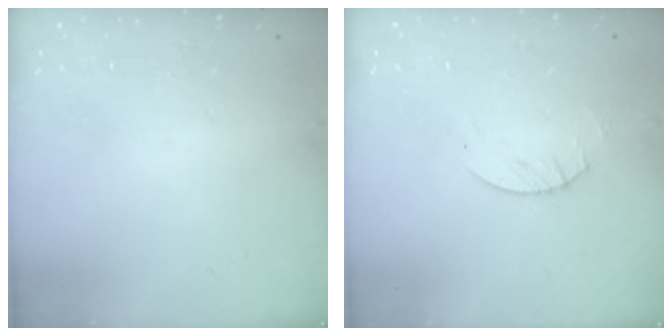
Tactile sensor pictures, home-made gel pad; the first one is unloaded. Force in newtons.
{"total": 2.6, "press": 2.5, "slide": 0.4}